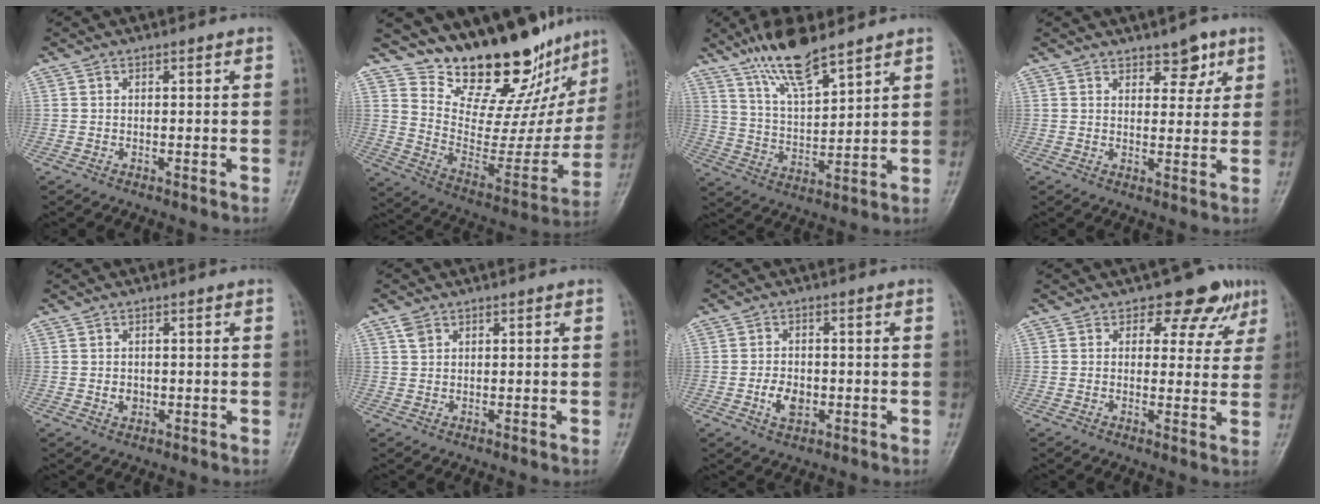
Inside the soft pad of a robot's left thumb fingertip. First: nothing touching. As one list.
[{"total": 23.2, "force": [19.5, 7.9, 9.9], "torque": [-0.099, -0.137, 0.295]}, {"total": 12.0, "force": [9.0, 3.0, 7.3], "torque": [-0.124, -0.051, 0.177]}, {"total": 4.8, "force": [3.0, 2.5, 2.7], "torque": [-0.009, -0.017, 0.042]}, {"total": 2.0, "force": [-0.1, 1.7, 1.0], "torque": [-0.008, 0.001, 0.003]}, {"total": 1.8, "force": [1.1, 1.2, 0.8], "torque": [-0.011, 0.002, 0.022]}, {"total": 4.4, "force": [-1.1, 3.0, 3.0], "torque": [-0.047, 0.003, -0.017]}, {"total": 7.2, "force": [4.5, 4.5, 3.4], "torque": [-0.007, -0.020, 0.046]}]